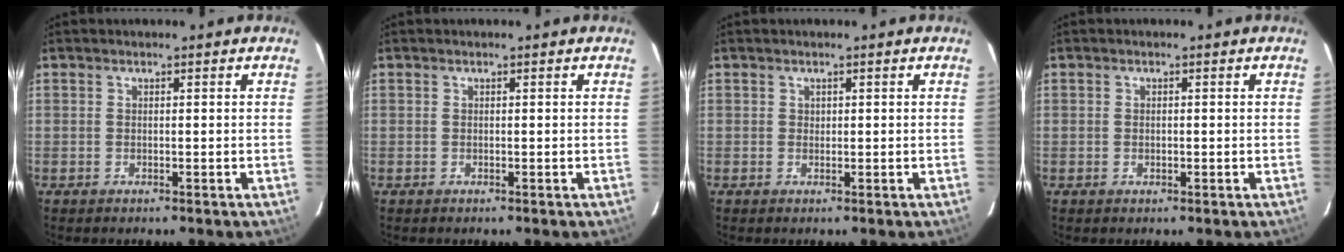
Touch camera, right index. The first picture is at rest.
{"total": 0.0}
{"total": 0.5, "force": [0.2, 0.5, 0.0], "torque": [0.003, 0.003, 0.003]}
{"total": 0.7, "force": [-0.1, 0.7, 0.2], "torque": [0.000, 0.000, -0.001]}